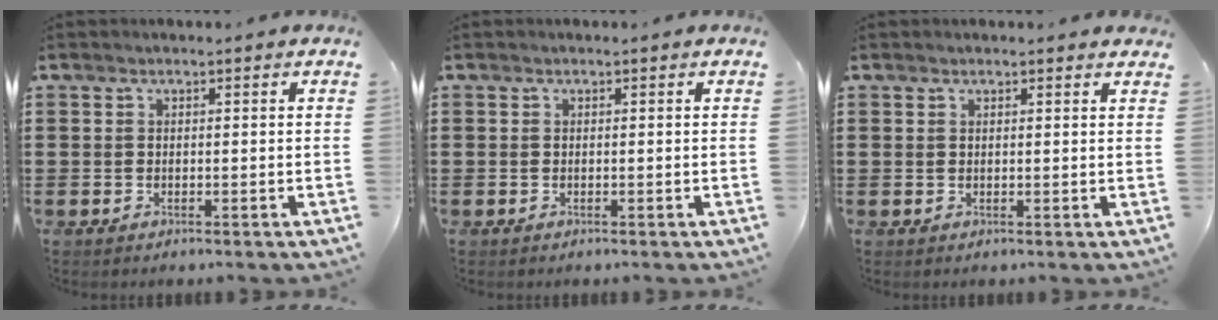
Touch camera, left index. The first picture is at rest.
{"total": 0.0}
{"total": 1.0, "force": [0.9, 0.1, 0.4], "torque": [-0.010, 0.001, 0.017]}